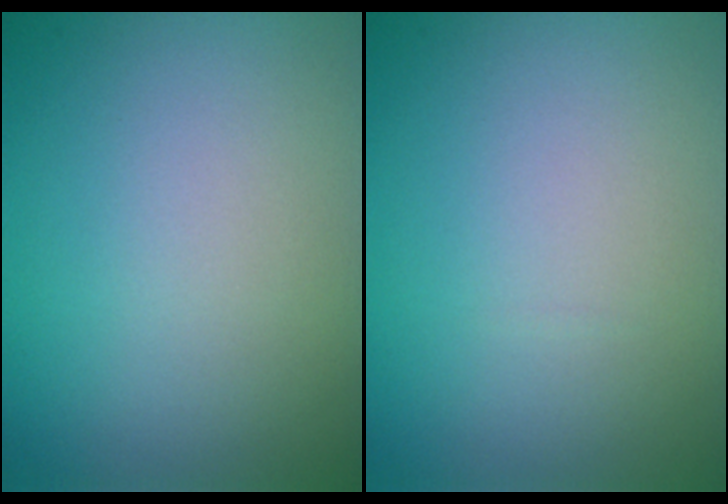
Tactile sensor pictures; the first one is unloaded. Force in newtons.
{"total": 0.0}